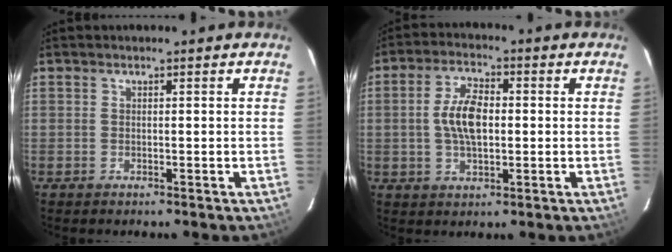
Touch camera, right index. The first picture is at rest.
{"total": 7.8, "force": [0.0, 3.9, 6.7], "torque": [-0.128, 0.010, 0.001]}